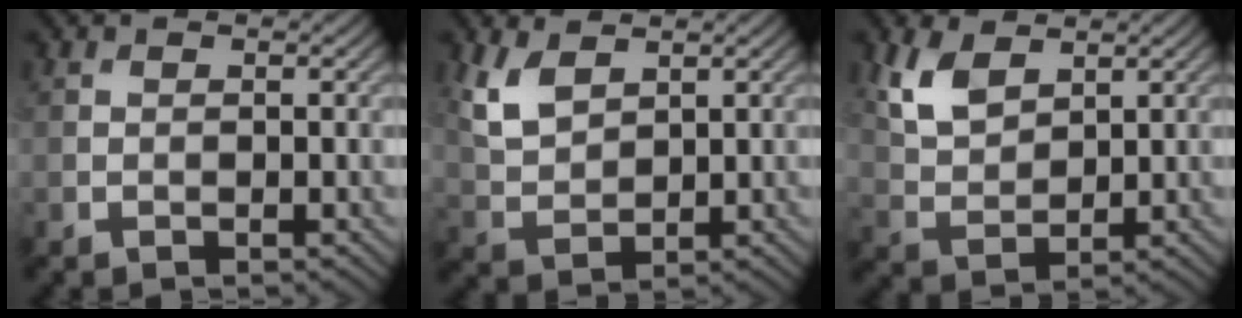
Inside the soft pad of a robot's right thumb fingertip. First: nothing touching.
{"total": 5.4, "force": [2.9, 2.9, 3.5], "torque": [-0.092, -0.001, 0.064]}
{"total": 5.8, "force": [3.2, 3.1, 3.6], "torque": [-0.090, -0.001, 0.070]}